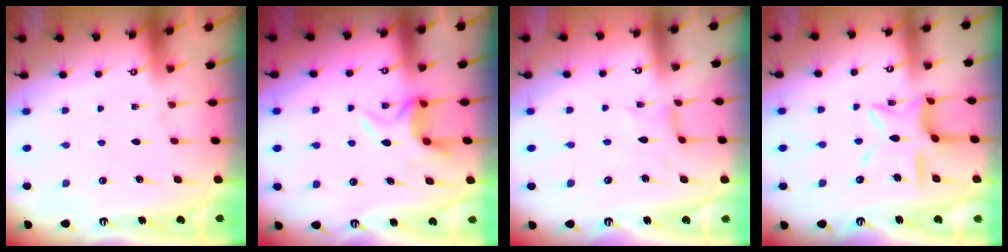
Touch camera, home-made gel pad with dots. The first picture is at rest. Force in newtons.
{"total": 6.2, "press": 6.0, "slide": 1.4}
{"total": 0.0}
{"total": 11.7, "press": 11.7, "slide": 1.0}